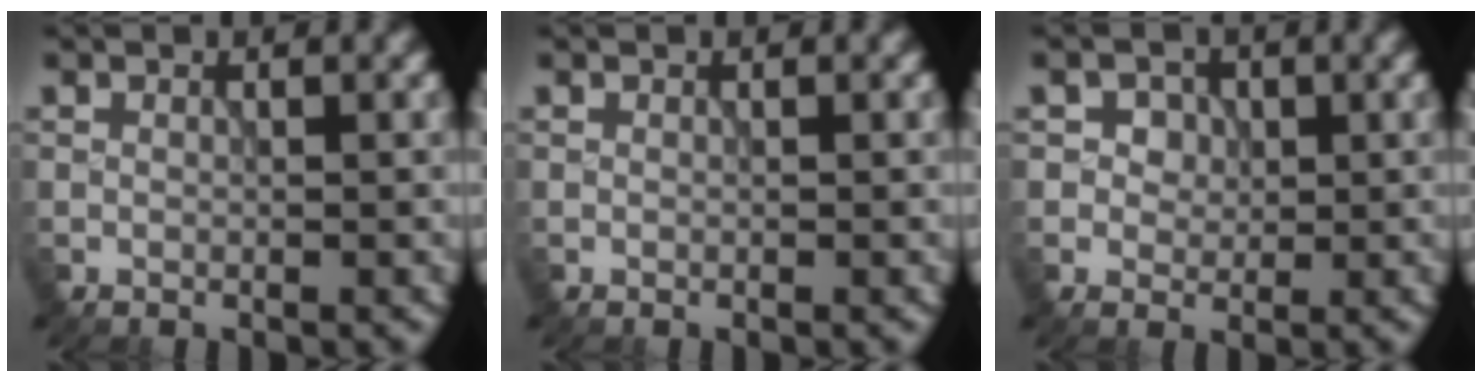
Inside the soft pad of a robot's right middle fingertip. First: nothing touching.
{"total": 0.0}
{"total": 2.8, "force": [1.0, 2.2, 1.3], "torque": [-0.020, 0.000, 0.007]}